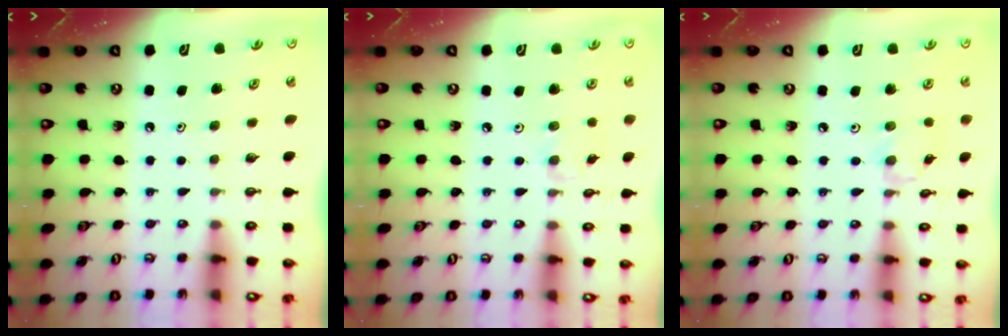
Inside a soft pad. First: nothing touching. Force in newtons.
{"total": 2.2, "press": 2.2, "slide": 0.4}
{"total": 2.6, "press": 2.5, "slide": 0.5}